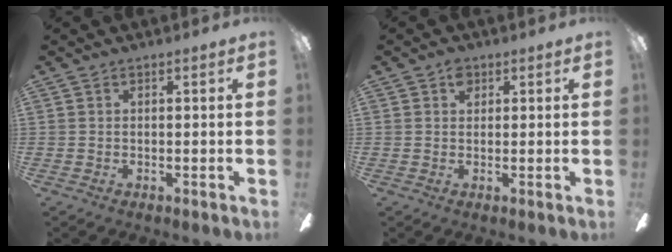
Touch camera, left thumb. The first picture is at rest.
{"total": 2.7, "force": [1.3, 1.9, 1.5], "torque": [-0.015, -0.001, 0.019]}